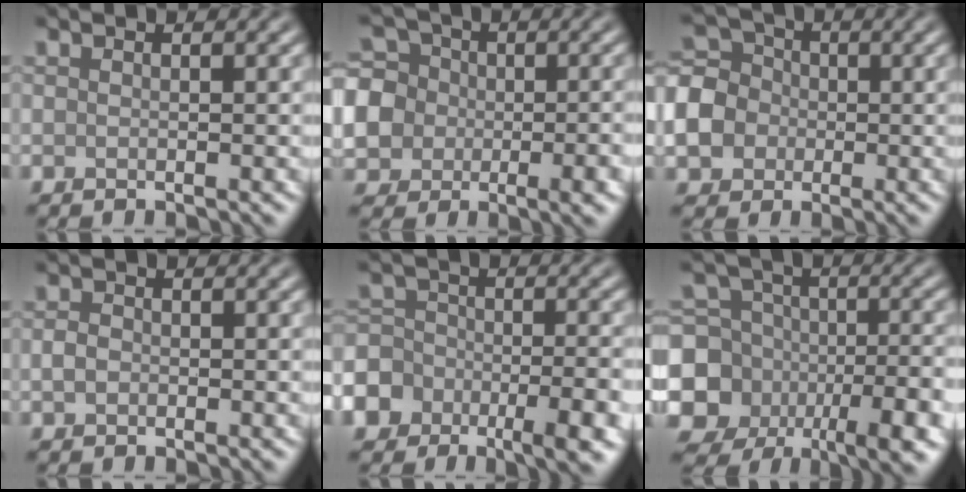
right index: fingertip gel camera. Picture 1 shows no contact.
{"total": 10.9, "force": [-2.5, 9.3, 5.1], "torque": [-0.094, 0.000, -0.073]}
{"total": 8.3, "force": [-2.2, 7.2, 3.5], "torque": [-0.087, -0.004, -0.065]}
{"total": 1.2, "force": [-0.3, 0.9, 0.7], "torque": [-0.014, -0.001, -0.009]}
{"total": 10.7, "force": [-6.6, 6.9, 5.0], "torque": [-0.066, -0.012, -0.112]}
{"total": 12.6, "force": [-4.3, 10.3, 5.7], "torque": [-0.108, -0.017, -0.087]}